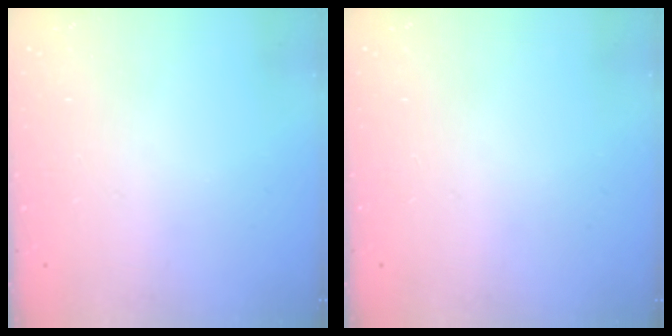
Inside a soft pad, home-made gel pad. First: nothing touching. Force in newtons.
{"total": 0.0}